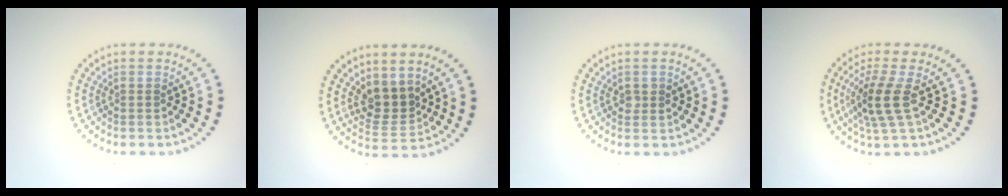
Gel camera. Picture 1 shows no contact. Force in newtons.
{"total": 3.1, "press": 2.6, "slide": 1.7}
{"total": 1.0, "press": 1.0, "slide": 0.0}
{"total": 3.4, "press": 2.6, "slide": 2.1}